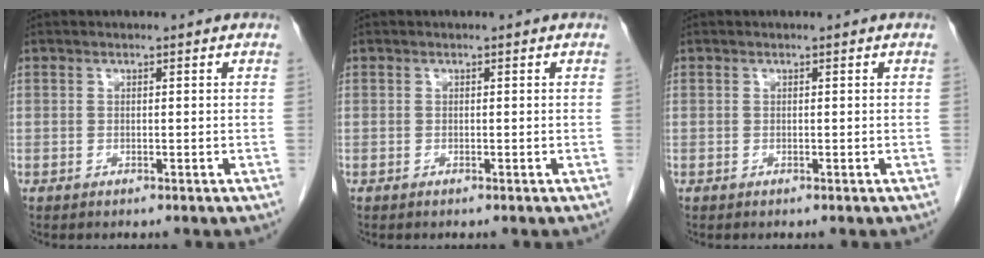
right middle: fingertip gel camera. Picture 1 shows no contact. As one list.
[{"total": 0.0}, {"total": 0.0}]